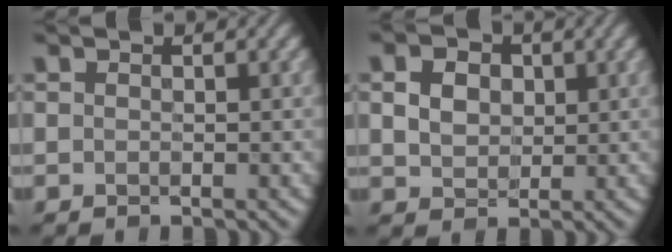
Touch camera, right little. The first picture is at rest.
{"total": 3.1, "force": [0.3, 2.5, 1.8], "torque": [-0.047, 0.002, 0.005]}